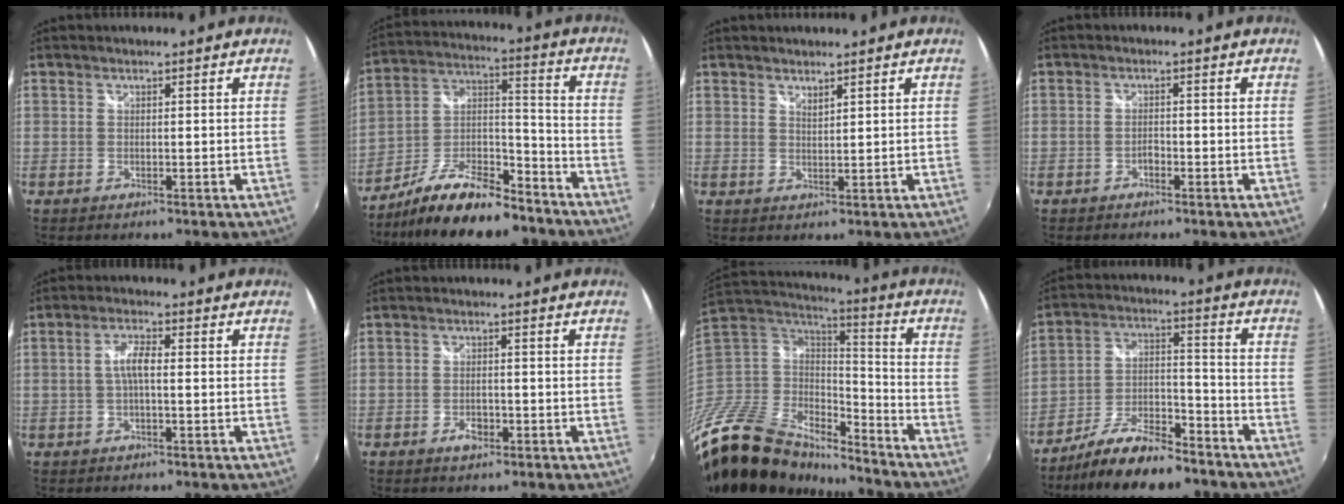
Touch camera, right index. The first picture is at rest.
{"total": 18.2, "force": [-13.2, 6.6, 10.7], "torque": [-0.205, 0.007, -0.219]}
{"total": 1.7, "force": [1.6, 0.3, 0.6], "torque": [-0.008, 0.000, 0.027]}
{"total": 1.2, "force": [-1.0, 0.5, 0.5], "torque": [-0.009, 0.002, -0.017]}
{"total": 3.6, "force": [-0.3, 0.9, 3.5], "torque": [-0.070, 0.008, -0.005]}
{"total": 2.7, "force": [-1.6, 1.5, 1.7], "torque": [-0.034, 0.001, -0.026]}
{"total": 23.4, "force": [-17.3, 11.9, 10.4], "torque": [-0.246, 0.002, -0.298]}
{"total": 14.8, "force": [-11.5, 4.8, 8.1], "torque": [-0.160, 0.006, -0.194]}